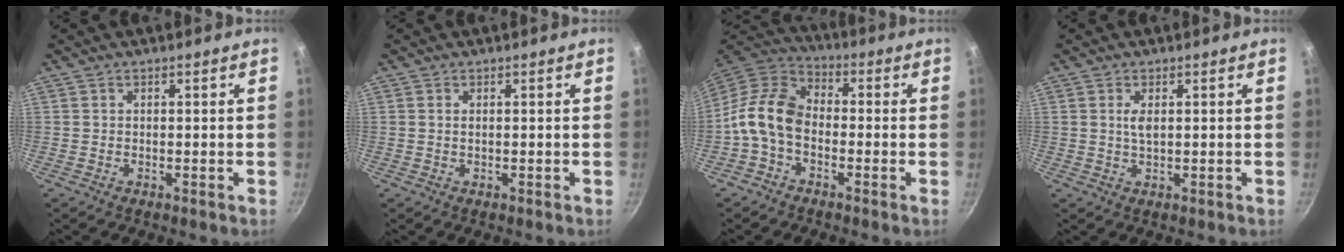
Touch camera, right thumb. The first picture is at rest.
{"total": 0.5, "force": [0.2, 0.2, 0.5], "torque": [-0.009, 0.000, 0.003]}
{"total": 10.9, "force": [-2.5, 7.5, 7.5], "torque": [-0.127, 0.041, -0.071]}
{"total": 2.2, "force": [0.6, 0.9, 1.9], "torque": [-0.035, -0.003, 0.012]}